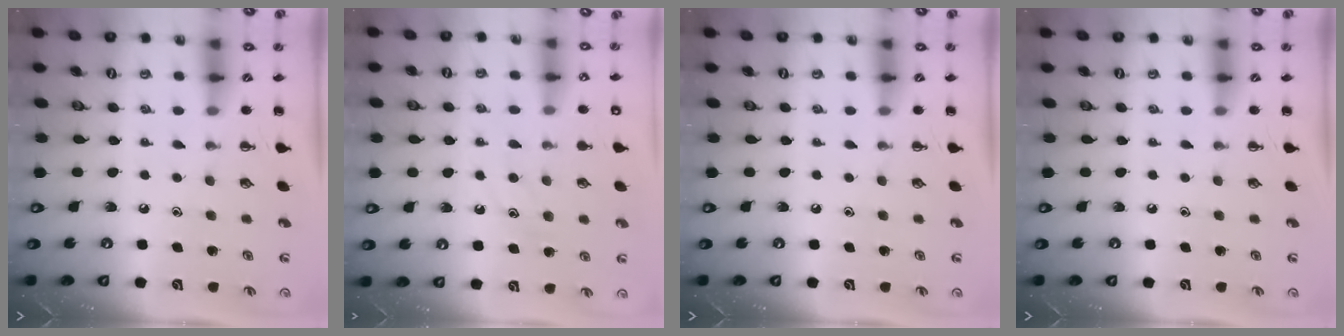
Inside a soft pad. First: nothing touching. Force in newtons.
{"total": 10.6, "press": 10.6, "slide": 1.3}
{"total": 0.0}
{"total": 0.0}